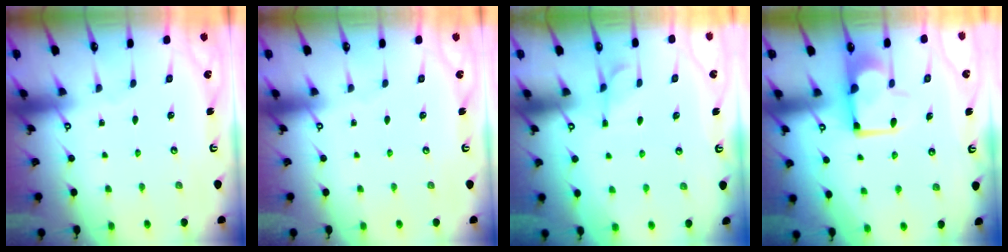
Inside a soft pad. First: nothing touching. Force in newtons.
{"total": 0.0}
{"total": 1.5, "press": 0.9, "slide": 1.2}
{"total": 5.0, "press": 4.9, "slide": 1.0}